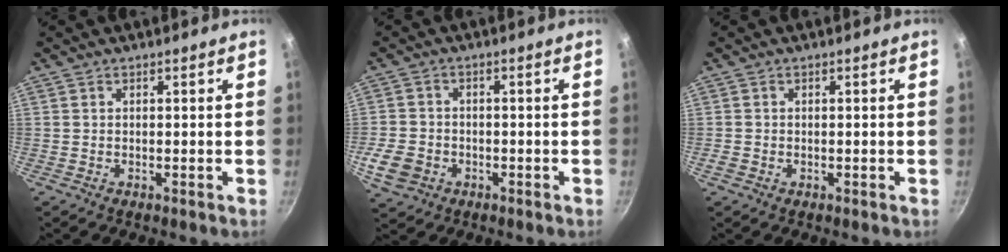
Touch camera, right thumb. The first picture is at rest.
{"total": 6.9, "force": [-2.4, 5.6, 3.2], "torque": [-0.063, 0.017, -0.042]}
{"total": 1.1, "force": [-0.4, 0.9, 0.5], "torque": [-0.009, 0.001, -0.007]}